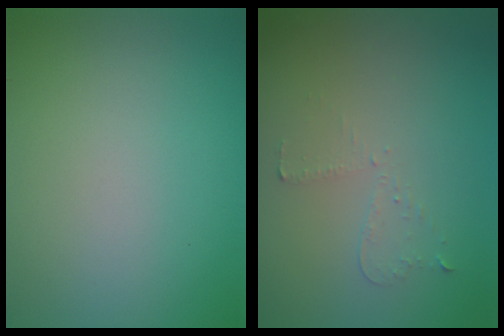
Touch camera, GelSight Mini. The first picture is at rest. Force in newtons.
{"total": 0.9, "press": 0.8, "slide": 0.4}